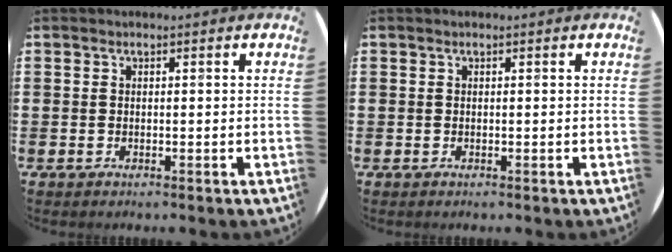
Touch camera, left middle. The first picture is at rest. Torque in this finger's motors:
{"motor_torque": [0.26, -0.14, -0.03, 0.00]}